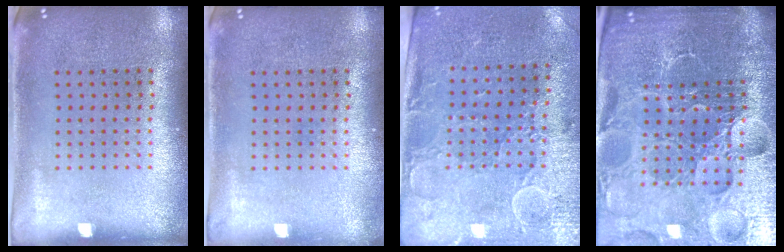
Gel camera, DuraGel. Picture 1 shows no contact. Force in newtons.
{"total": 0.6, "press": 0.6, "slide": 0.1}
{"total": 2.9, "press": 2.5, "slide": 1.5}
{"total": 6.2, "press": 5.5, "slide": 2.7}